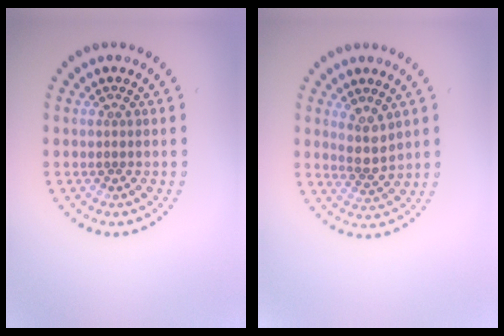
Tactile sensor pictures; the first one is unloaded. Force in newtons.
{"total": 2.4, "press": 2.1, "slide": 1.2}